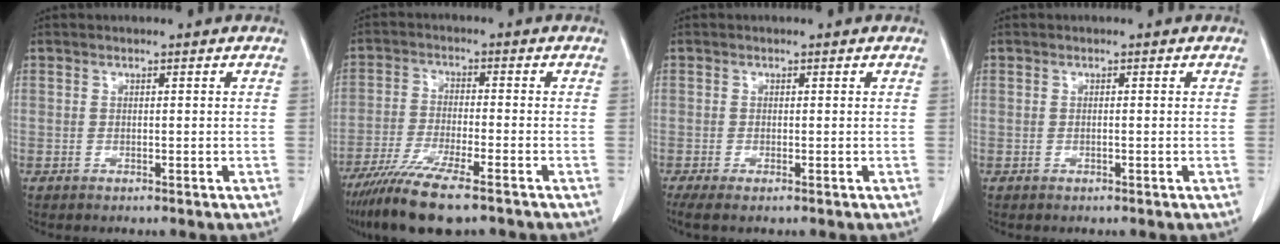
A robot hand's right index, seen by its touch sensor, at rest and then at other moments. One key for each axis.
{"total": 11.8, "fx": -8.8, "fy": 1.4, "fz": 7.7, "tx": -0.135, "ty": -0.030, "tz": -0.149}
{"total": 2.5, "fx": -1.7, "fy": 0.5, "fz": 1.8, "tx": -0.030, "ty": -0.007, "tz": -0.027}
{"total": 0.0}